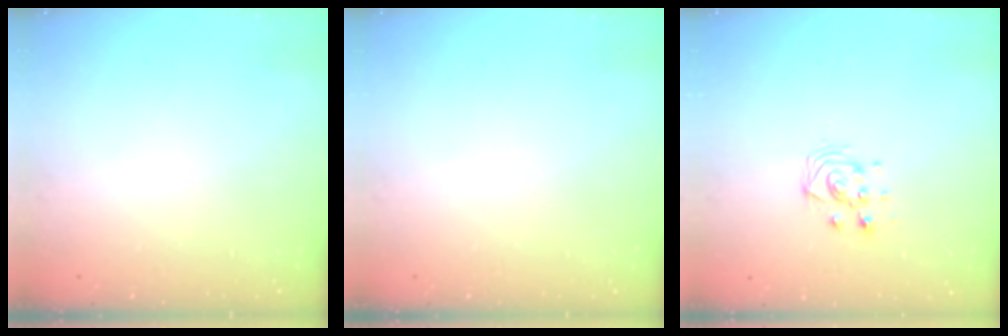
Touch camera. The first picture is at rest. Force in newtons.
{"total": 0.0}
{"total": 7.3, "press": 7.3, "slide": 0.5}